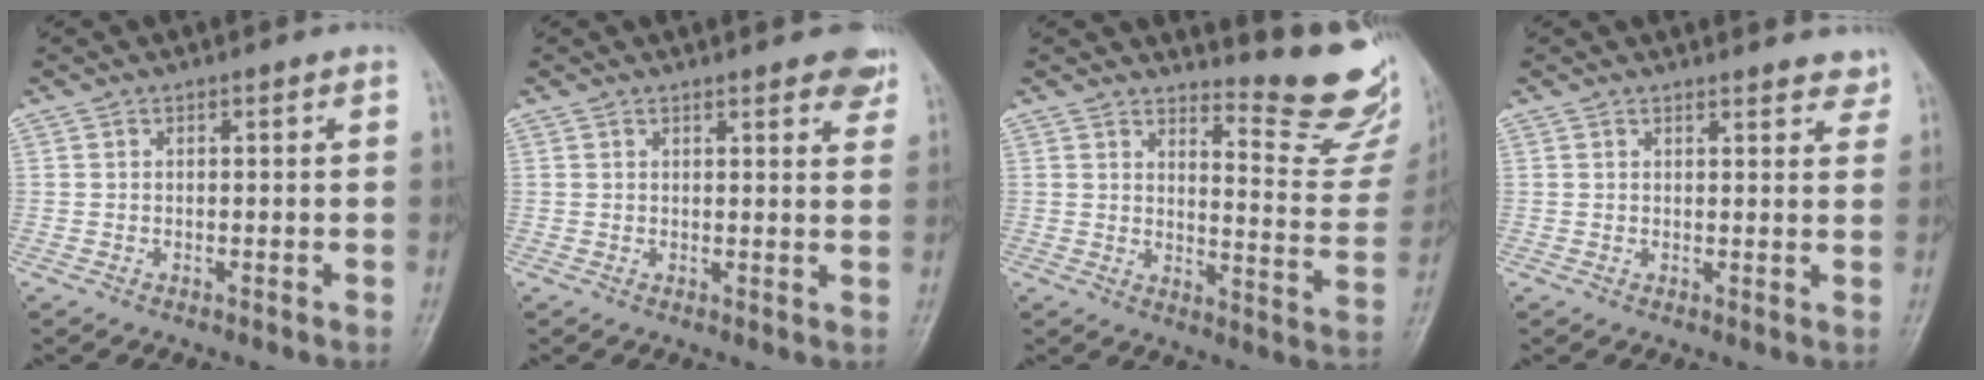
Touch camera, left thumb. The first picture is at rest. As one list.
[{"total": 5.3, "force": [3.9, 1.6, 3.2], "torque": [-0.018, -0.015, 0.040]}, {"total": 14.2, "force": [13.2, 2.2, 4.6], "torque": [-0.030, -0.168, 0.153]}, {"total": 4.9, "force": [4.5, 1.6, 1.2], "torque": [0.010, -0.023, 0.040]}]